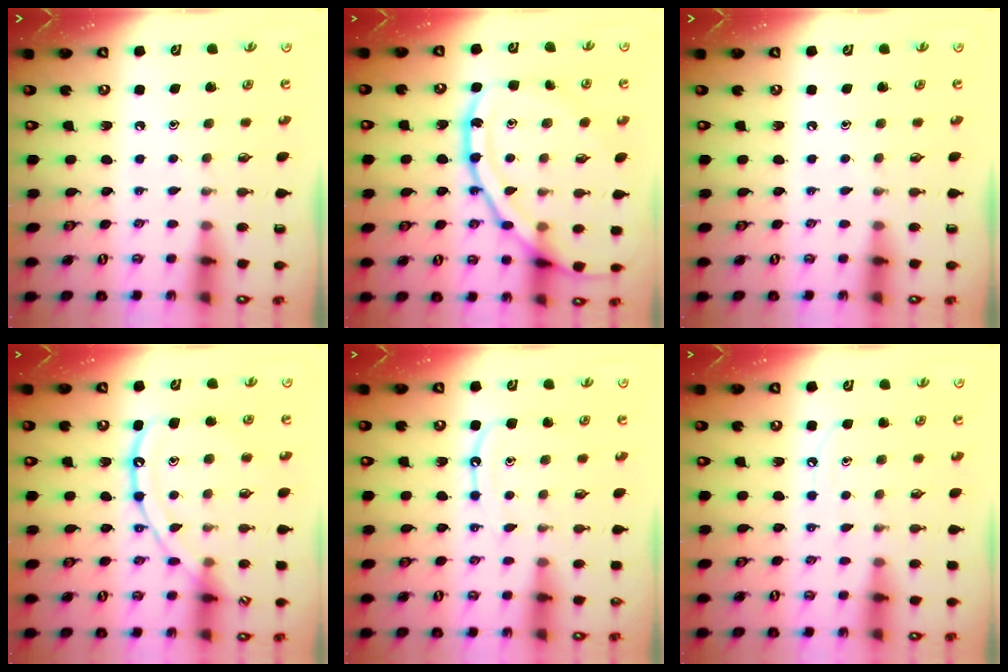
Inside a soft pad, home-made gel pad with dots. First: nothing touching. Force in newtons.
{"total": 18.1, "press": 18.1, "slide": 1.0}
{"total": 0.0}
{"total": 13.6, "press": 13.5, "slide": 1.1}
{"total": 9.8, "press": 9.7, "slide": 1.0}
{"total": 6.5, "press": 6.5, "slide": 0.8}